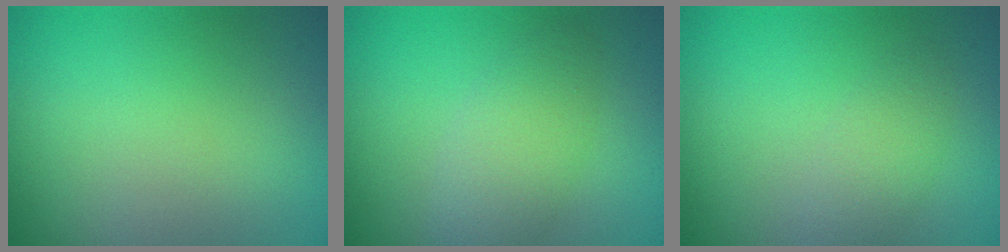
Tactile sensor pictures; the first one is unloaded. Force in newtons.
{"total": 3.6, "press": 3.6, "slide": 0.1}
{"total": 2.1, "press": 2.1, "slide": 0.1}